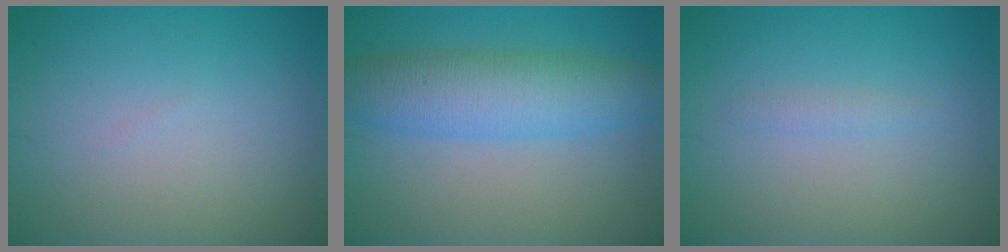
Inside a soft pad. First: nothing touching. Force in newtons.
{"total": 6.2, "press": 6.2, "slide": 0.3}
{"total": 0.8, "press": 0.8, "slide": 0.0}